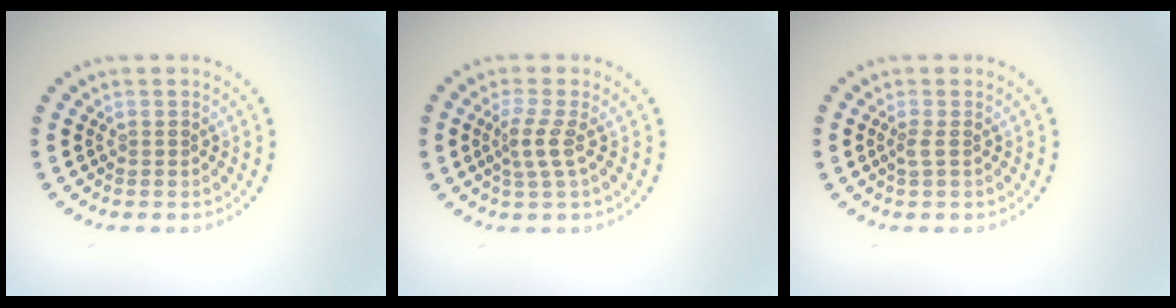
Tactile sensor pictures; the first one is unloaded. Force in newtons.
{"total": 2.2, "press": 1.6, "slide": 1.6}
{"total": 0.8, "press": 0.6, "slide": 0.5}